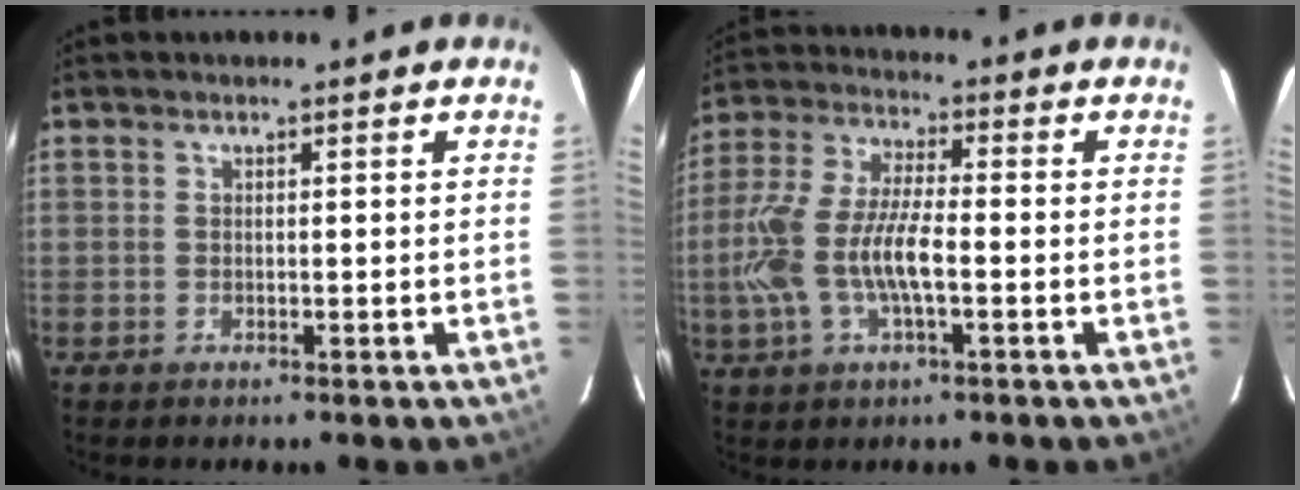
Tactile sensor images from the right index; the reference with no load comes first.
{"total": 12.9, "force": [-2.9, 4.5, 11.8], "torque": [-0.255, 0.000, -0.057]}